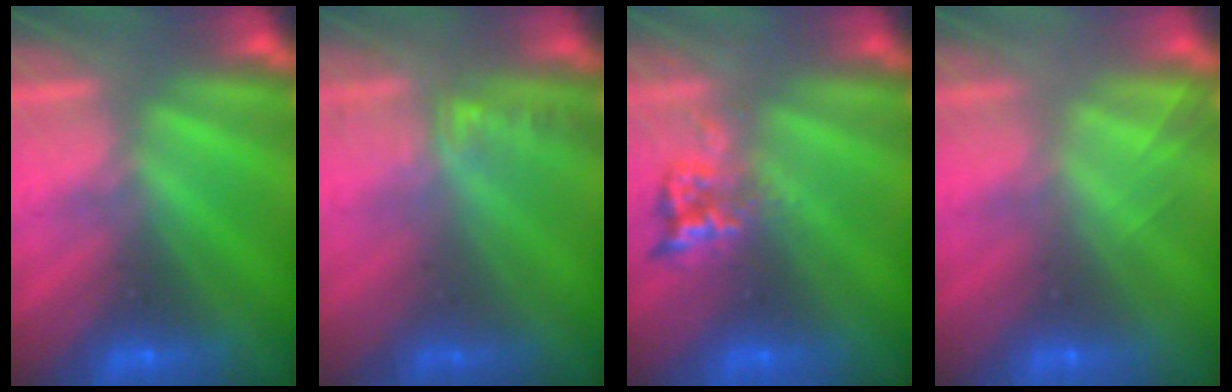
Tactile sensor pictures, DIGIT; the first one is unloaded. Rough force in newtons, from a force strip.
{"total": 1.2}
{"total": 2.3}
{"total": 2.1}